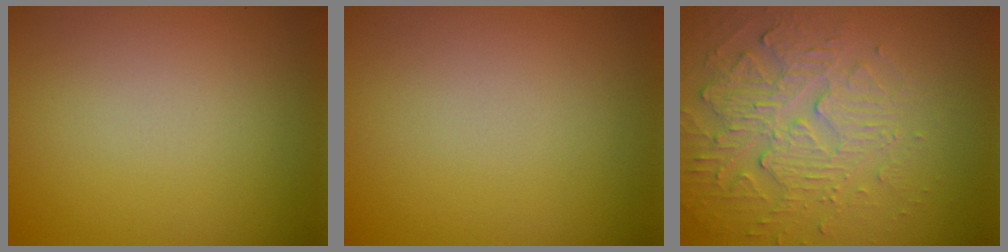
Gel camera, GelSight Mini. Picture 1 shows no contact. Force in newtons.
{"total": 0.0}
{"total": 4.3, "press": 3.5, "slide": 2.6}